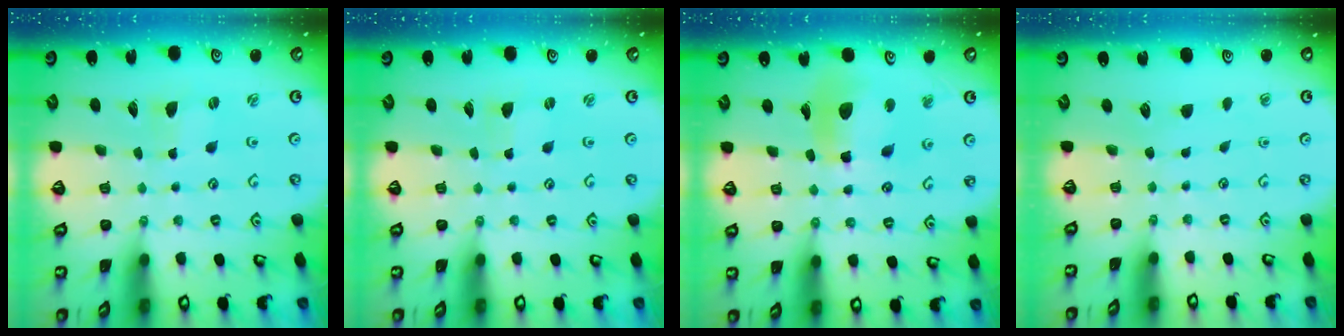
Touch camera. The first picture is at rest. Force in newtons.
{"total": 0.0}
{"total": 12.2, "press": 12.1, "slide": 1.8}
{"total": 0.0}